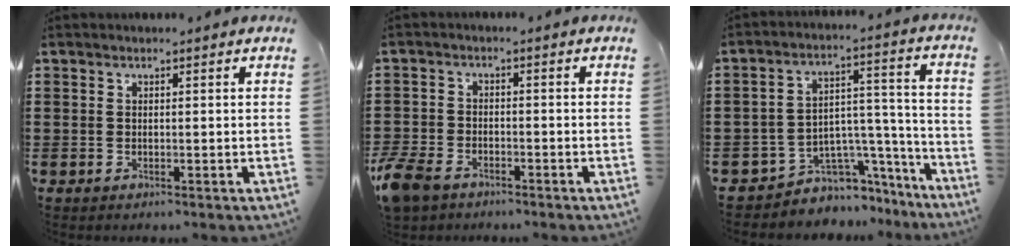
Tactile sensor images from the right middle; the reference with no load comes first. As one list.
[{"total": 4.2, "force": [-3.4, 1.9, 1.5], "torque": [-0.060, -0.005, -0.078]}, {"total": 5.6, "force": [-4.7, 3.0, 0.2], "torque": [-0.014, 0.006, -0.090]}]